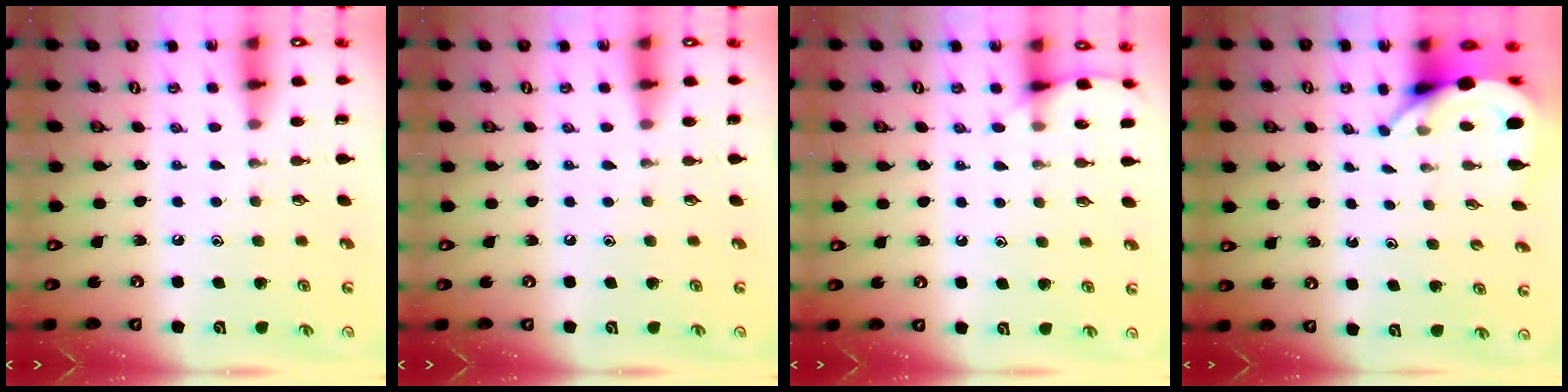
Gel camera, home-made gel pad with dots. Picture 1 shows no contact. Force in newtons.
{"total": 0.0}
{"total": 6.2, "press": 6.1, "slide": 0.8}
{"total": 4.4, "press": 4.4, "slide": 0.5}